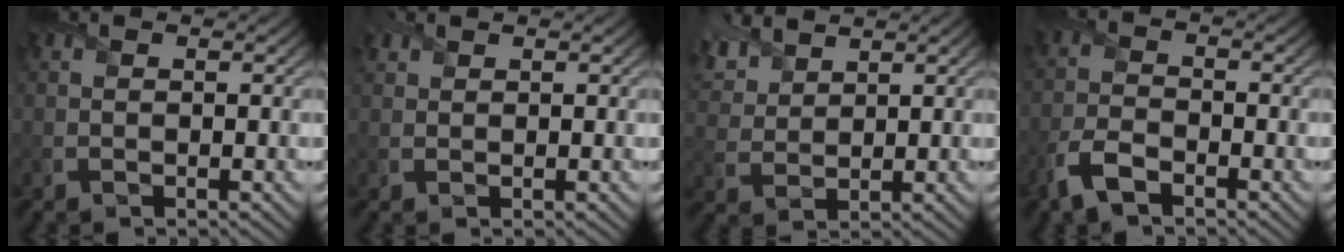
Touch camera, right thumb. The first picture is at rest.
{"total": 1.0, "force": [0.9, 0.5, 0.1], "torque": [-0.006, 0.004, 0.022]}
{"total": 6.0, "force": [4.5, 2.7, 3.0], "torque": [-0.090, 0.017, 0.093]}
{"total": 4.8, "force": [-3.3, 2.2, 2.9], "torque": [-0.067, -0.009, -0.077]}